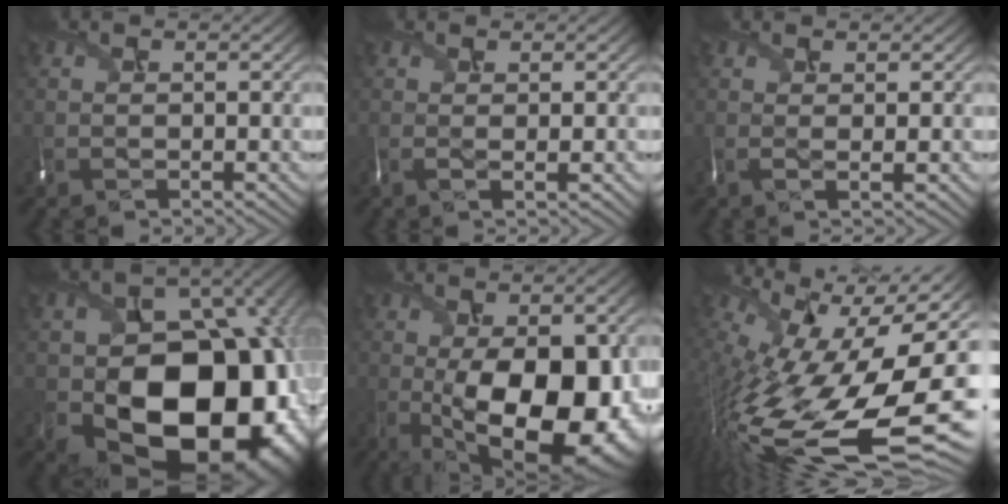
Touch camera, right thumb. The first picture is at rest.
{"total": 1.3, "force": [0.3, 0.1, 1.3], "torque": [-0.017, 0.004, 0.006]}
{"total": 1.7, "force": [0.5, 0.2, 1.6], "torque": [-0.021, 0.009, 0.005]}
{"total": 20.2, "force": [-5.2, 14.5, 13.0], "torque": [-0.177, -0.054, -0.036]}
{"total": 18.5, "force": [-3.5, 8.6, 16.0], "torque": [-0.236, -0.022, -0.039]}
{"total": 20.0, "force": [-3.5, 9.6, 17.2], "torque": [-0.300, -0.030, -0.046]}